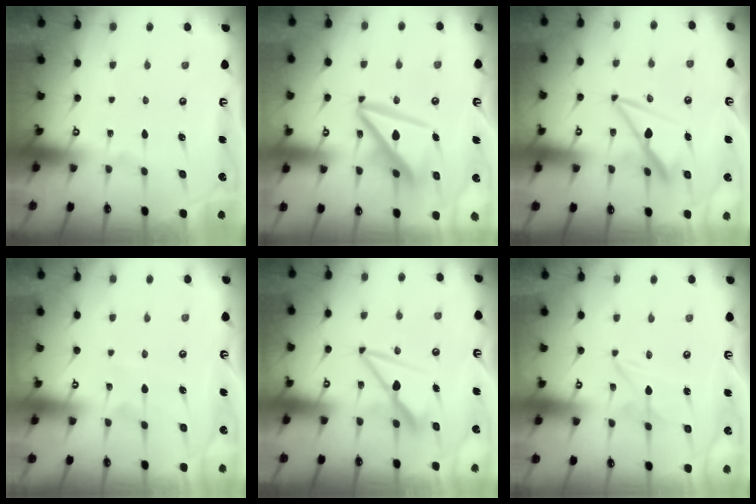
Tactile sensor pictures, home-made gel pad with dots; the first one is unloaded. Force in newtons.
{"total": 13.3, "press": 13.2, "slide": 1.5}
{"total": 7.6, "press": 7.5, "slide": 1.1}
{"total": 2.2, "press": 2.1, "slide": 0.3}
{"total": 9.2, "press": 9.2, "slide": 0.9}
{"total": 2.3, "press": 2.3, "slide": 0.4}